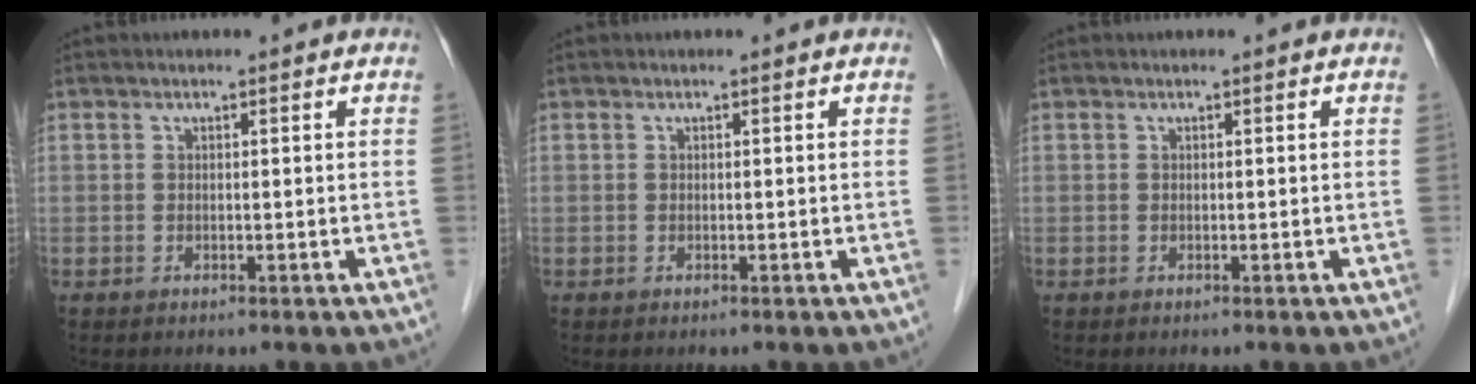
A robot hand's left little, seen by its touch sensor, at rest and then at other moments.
{"total": 0.0}
{"total": 0.0}